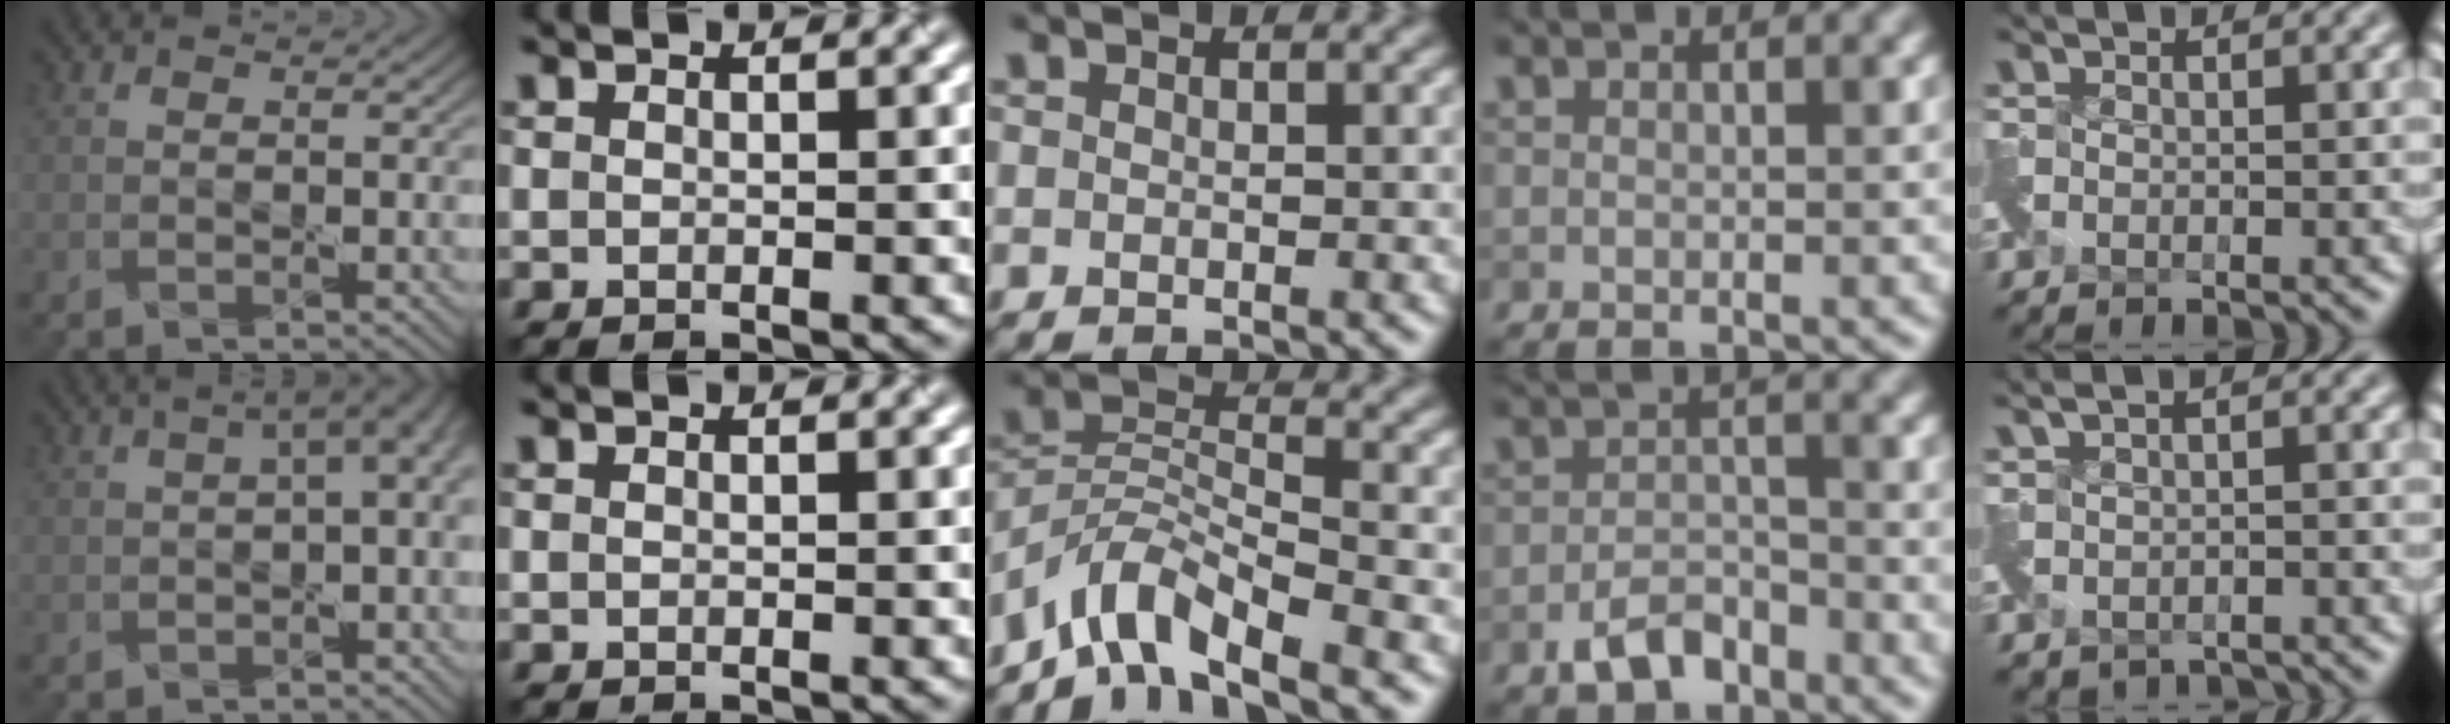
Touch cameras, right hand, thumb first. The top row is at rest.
{"thumb": {"total": 4.5, "force": [0.4, 1.6, 4.2], "torque": [-0.050, 0.010, 0.007]}, "middle": {"total": 6.5, "force": [-5.2, 1.6, 3.5], "torque": [-0.057, 0.002, -0.109]}, "ring": {"total": 3.7, "force": [-2.4, 1.7, 2.2], "torque": [-0.036, 0.005, -0.046]}, "little": {"total": 3.3, "force": [-0.8, 1.9, 2.6], "torque": [-0.054, -0.023, -0.007]}}